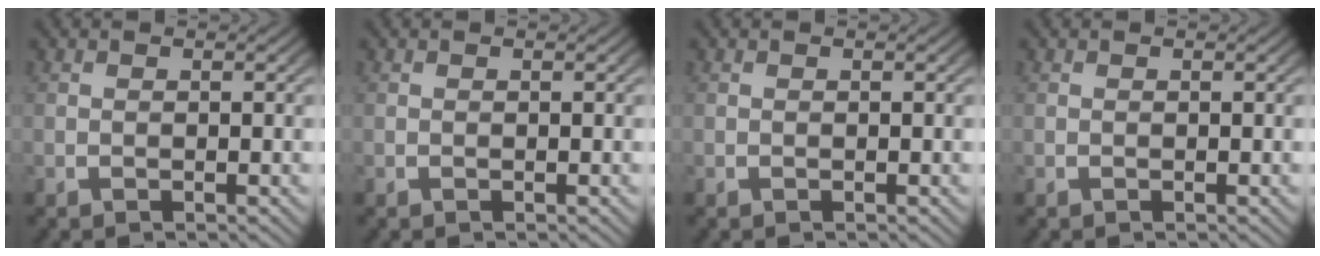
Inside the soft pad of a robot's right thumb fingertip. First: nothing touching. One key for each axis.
{"total": 0.0}
{"total": 0.0}
{"total": 0.0}